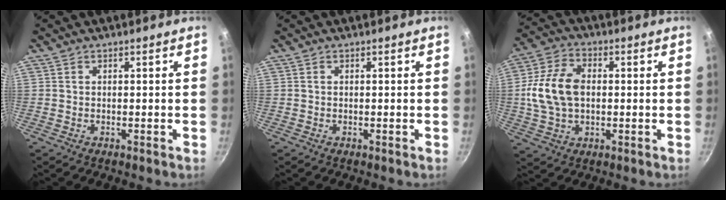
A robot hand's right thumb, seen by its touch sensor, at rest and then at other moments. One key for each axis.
{"total": 0.0}
{"total": 12.7, "fx": 0.5, "fy": 8.5, "fz": 9.4, "tx": -0.173, "ty": 0.018, "tz": 0.003}